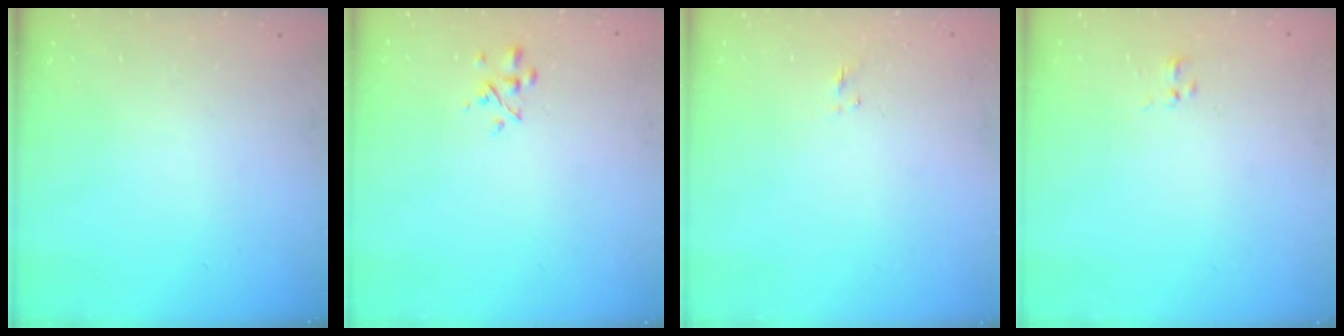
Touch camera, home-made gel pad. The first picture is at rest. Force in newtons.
{"total": 2.5, "press": 2.4, "slide": 0.8}
{"total": 1.3, "press": 1.1, "slide": 0.6}
{"total": 1.4, "press": 1.3, "slide": 0.7}